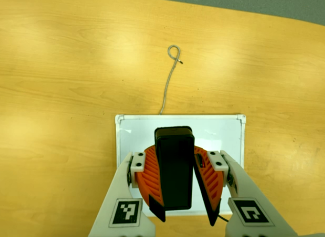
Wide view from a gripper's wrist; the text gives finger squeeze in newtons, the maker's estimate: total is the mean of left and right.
{"total": 9.7, "left": 10.1, "right": 9.4}